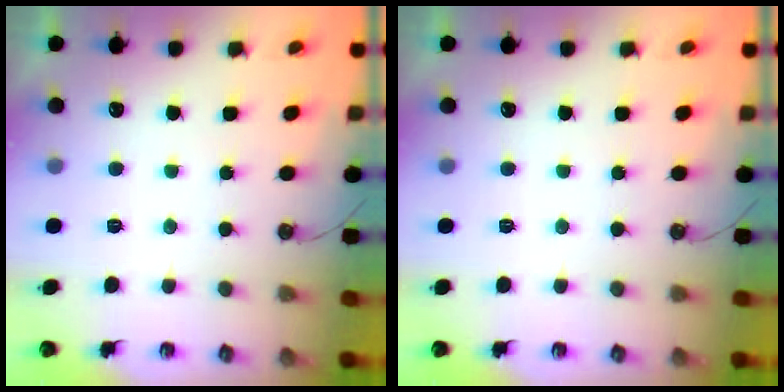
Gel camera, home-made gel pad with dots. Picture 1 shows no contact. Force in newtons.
{"total": 0.0}